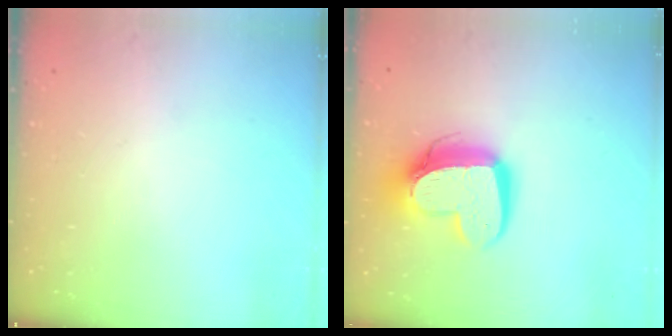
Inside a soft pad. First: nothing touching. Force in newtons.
{"total": 14.9, "press": 14.9, "slide": 1.1}